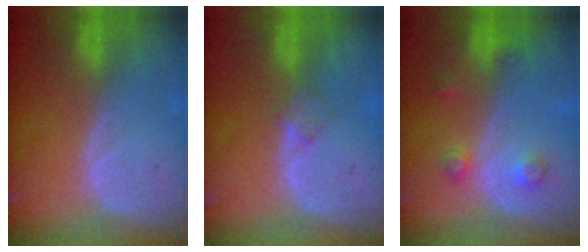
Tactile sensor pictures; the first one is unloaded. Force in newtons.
{"total": 1.8, "press": 1.8, "slide": 0.2}
{"total": 3.7, "press": 3.4, "slide": 1.5}